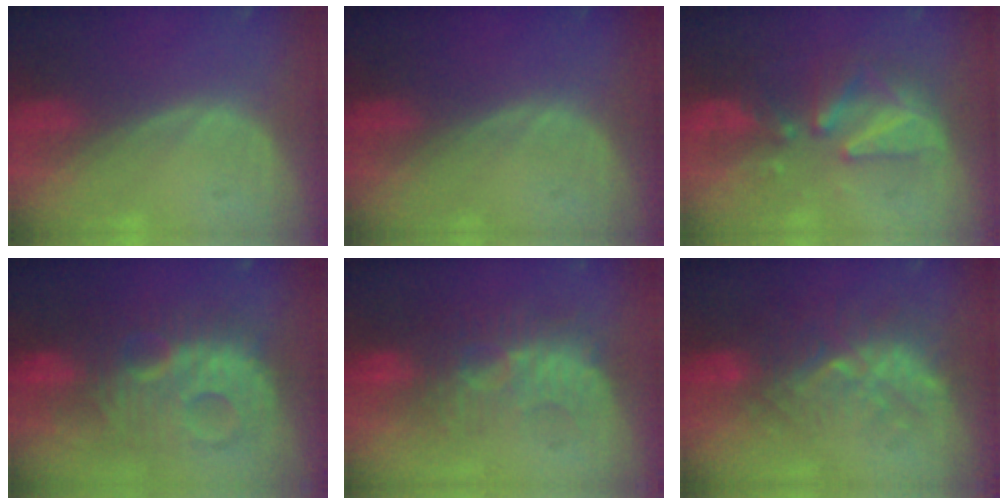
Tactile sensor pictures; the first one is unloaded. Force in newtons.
{"total": 0.0}
{"total": 8.3, "press": 8.0, "slide": 2.2}
{"total": 11.4, "press": 11.4, "slide": 0.7}
{"total": 9.1, "press": 8.7, "slide": 2.6}
{"total": 9.3, "press": 8.6, "slide": 3.6}